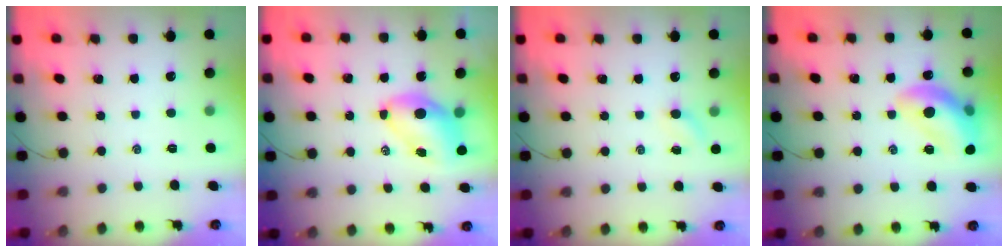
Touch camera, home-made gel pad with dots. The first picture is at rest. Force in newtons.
{"total": 7.4, "press": 7.4, "slide": 1.0}
{"total": 3.2, "press": 3.0, "slide": 1.0}
{"total": 15.9, "press": 15.7, "slide": 2.7}